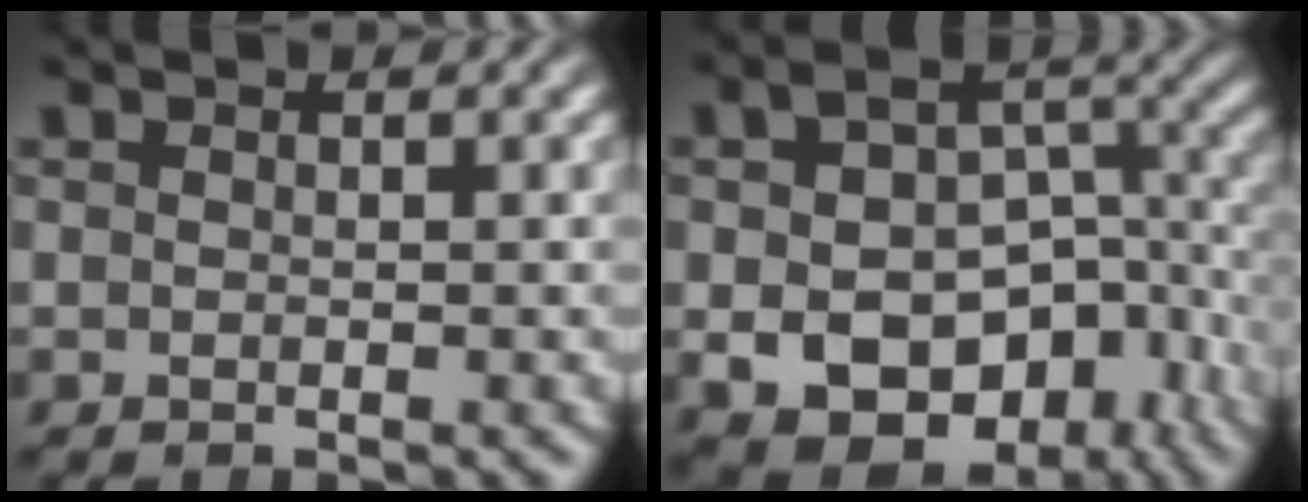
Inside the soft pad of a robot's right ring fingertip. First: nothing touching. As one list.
[{"total": 14.9, "force": [-3.9, 11.4, 8.6], "torque": [-0.147, -0.062, -0.042]}]